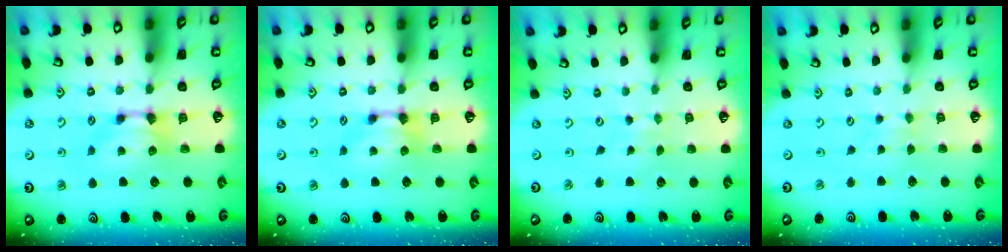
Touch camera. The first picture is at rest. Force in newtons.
{"total": 0.0}
{"total": 5.6, "press": 5.6, "slide": 0.2}
{"total": 2.6, "press": 2.6, "slide": 0.2}